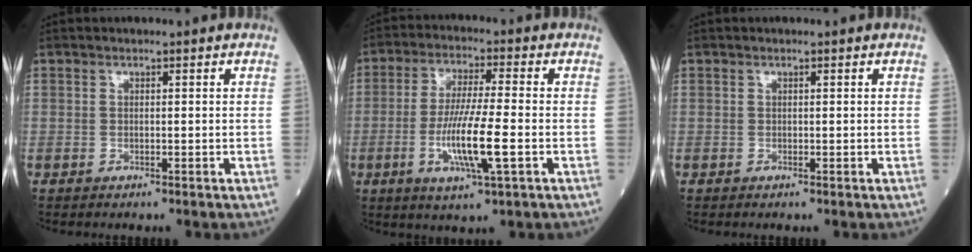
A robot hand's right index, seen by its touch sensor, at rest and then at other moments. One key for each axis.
{"total": 10.2, "fx": -2.6, "fy": 0.3, "fz": 9.9, "tx": -0.193, "ty": -0.013, "tz": -0.051}
{"total": 0.0}